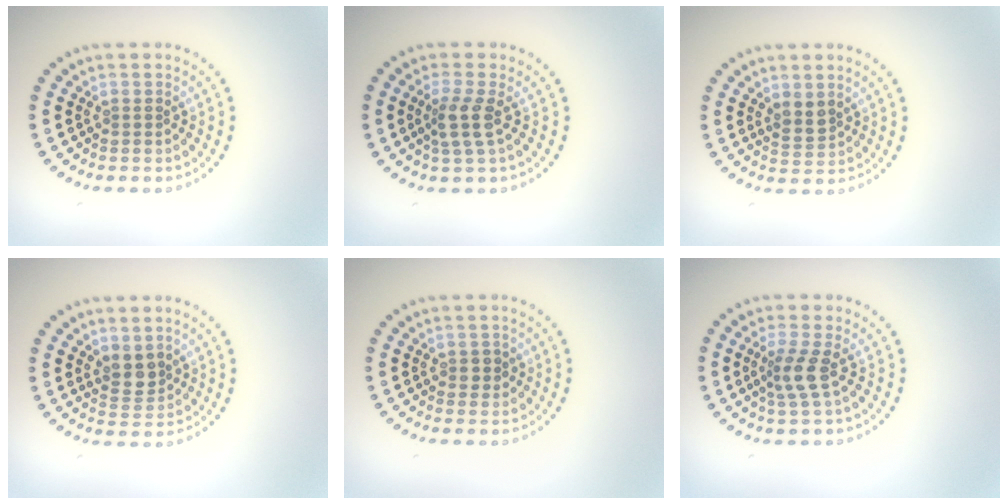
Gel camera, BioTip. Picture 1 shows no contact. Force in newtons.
{"total": 2.5, "press": 2.0, "slide": 1.4}
{"total": 1.8, "press": 1.5, "slide": 0.9}
{"total": 2.2, "press": 1.9, "slide": 1.1}
{"total": 1.0, "press": 1.0, "slide": 0.2}
{"total": 2.4, "press": 1.8, "slide": 1.6}